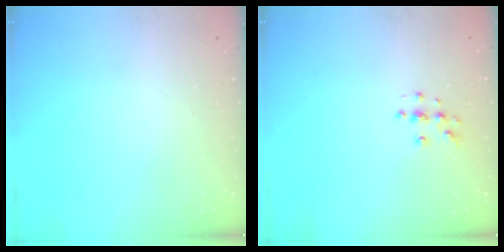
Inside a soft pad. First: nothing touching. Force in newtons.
{"total": 4.6, "press": 4.6, "slide": 0.2}